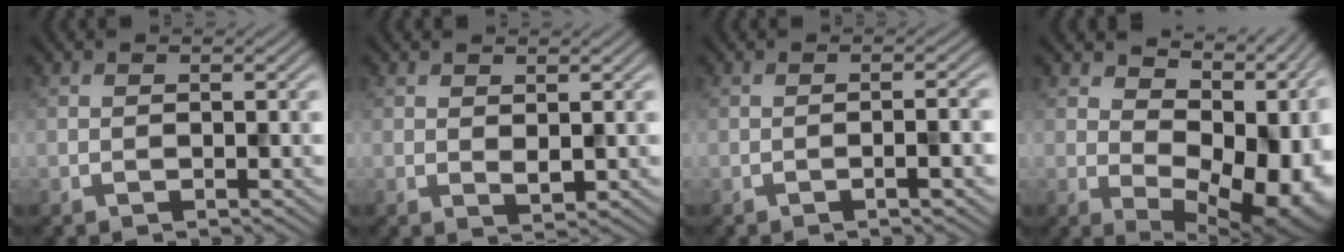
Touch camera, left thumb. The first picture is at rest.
{"total": 1.3, "force": [0.7, 0.6, 0.9], "torque": [-0.019, -0.007, 0.016]}
{"total": 2.6, "force": [-0.7, 0.4, 2.5], "torque": [-0.034, 0.006, -0.015]}
{"total": 14.7, "force": [2.0, 9.0, 11.4], "torque": [-0.140, -0.013, 0.061]}